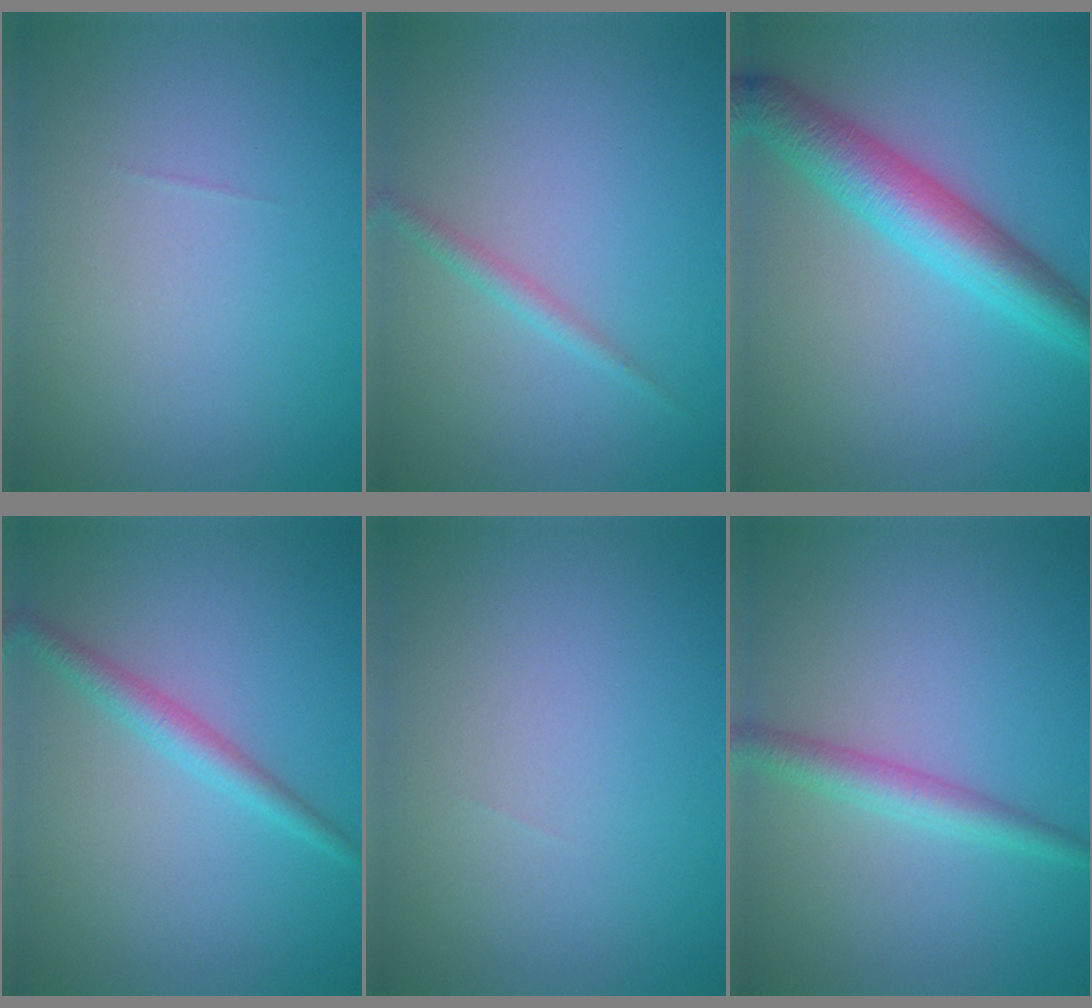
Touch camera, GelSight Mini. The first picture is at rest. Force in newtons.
{"total": 1.3, "press": 1.3, "slide": 0.1}
{"total": 5.9, "press": 5.9, "slide": 0.2}
{"total": 2.1, "press": 2.1, "slide": 0.1}
{"total": 0.0}
{"total": 2.5, "press": 2.5, "slide": 0.1}